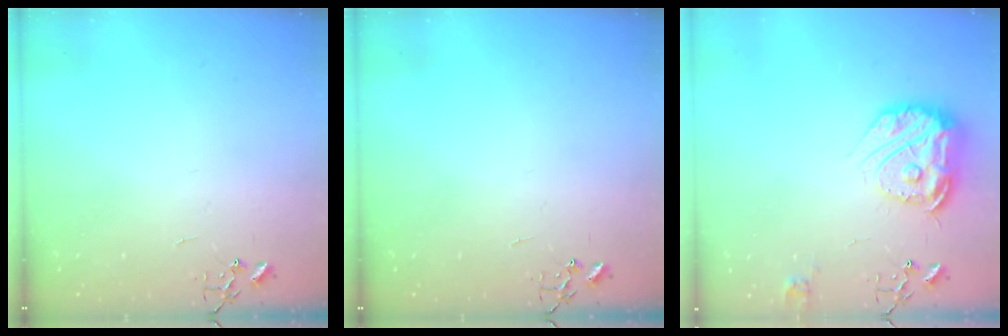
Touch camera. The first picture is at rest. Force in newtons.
{"total": 0.0}
{"total": 17.2, "press": 17.1, "slide": 1.4}